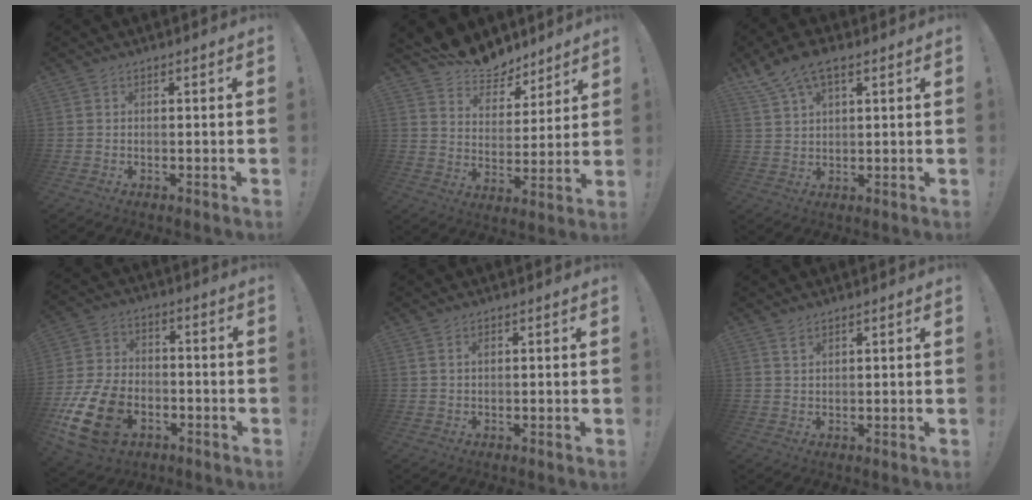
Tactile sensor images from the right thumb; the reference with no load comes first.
{"total": 10.9, "force": [9.4, 5.3, 2.1], "torque": [-0.045, -0.076, 0.179]}
{"total": 8.3, "force": [5.1, 3.6, 5.4], "torque": [-0.104, -0.013, 0.101]}
{"total": 18.6, "force": [-7.9, 12.3, 11.6], "torque": [-0.216, 0.053, -0.129]}
{"total": 1.0, "force": [0.3, 0.4, 0.9], "torque": [-0.018, 0.002, 0.004]}
{"total": 2.2, "force": [1.6, 0.8, 1.3], "torque": [-0.025, -0.006, 0.029]}